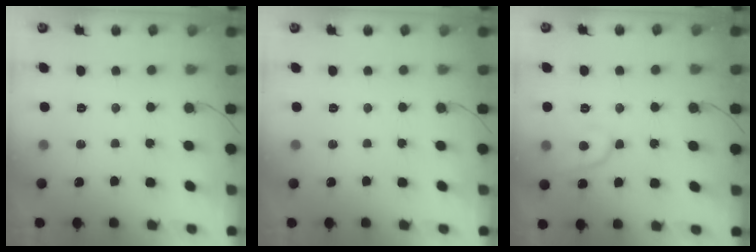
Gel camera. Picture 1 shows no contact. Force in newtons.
{"total": 0.0}
{"total": 9.0, "press": 8.9, "slide": 0.9}